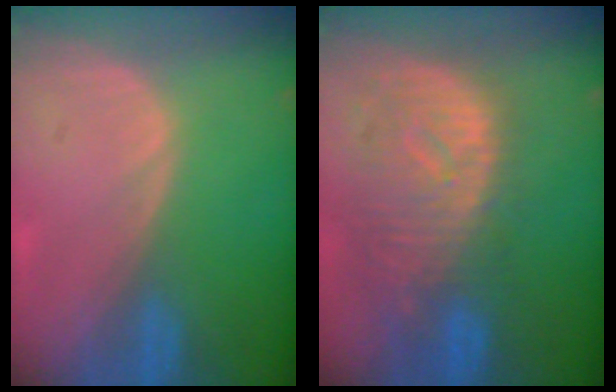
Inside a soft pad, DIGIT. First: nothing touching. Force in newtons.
{"total": 10.9, "press": 9.6, "slide": 5.2}